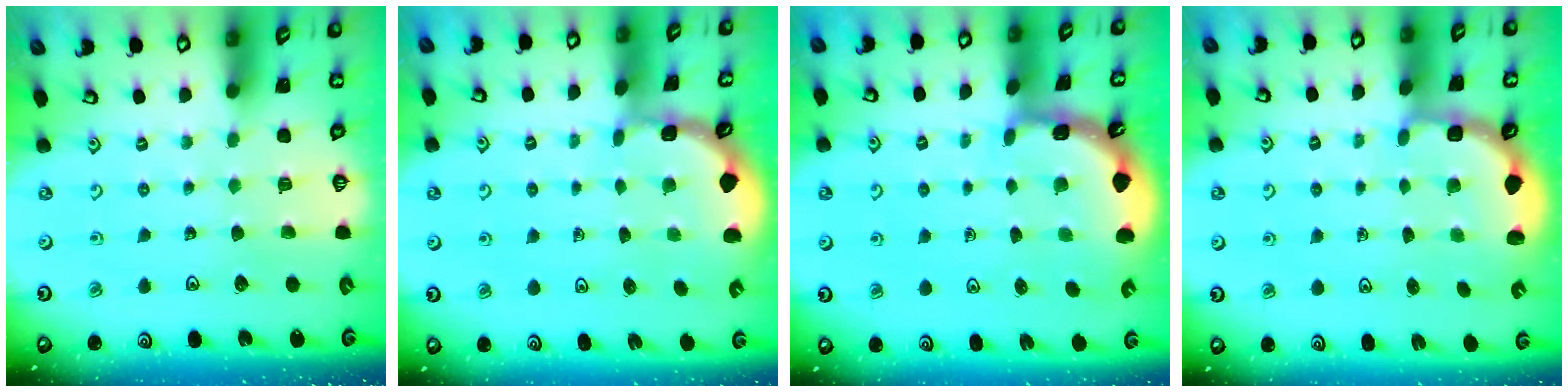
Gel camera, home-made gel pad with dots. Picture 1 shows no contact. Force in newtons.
{"total": 1.5, "press": 1.5, "slide": 0.1}
{"total": 3.1, "press": 3.1, "slide": 0.3}
{"total": 2.7, "press": 2.3, "slide": 1.4}